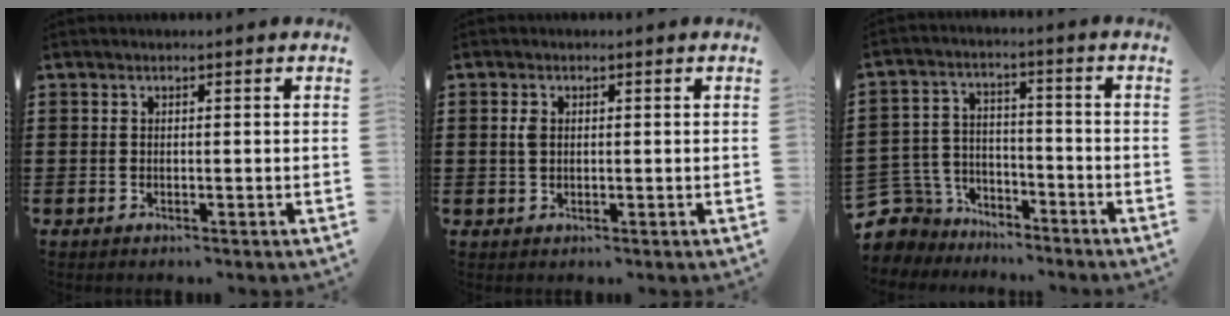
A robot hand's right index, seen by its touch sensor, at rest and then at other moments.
{"total": 1.8, "force": [0.4, 1.1, 1.4], "torque": [-0.031, 0.005, 0.006]}
{"total": 6.4, "force": [-5.4, 3.5, 0.6], "torque": [-0.050, 0.007, -0.113]}